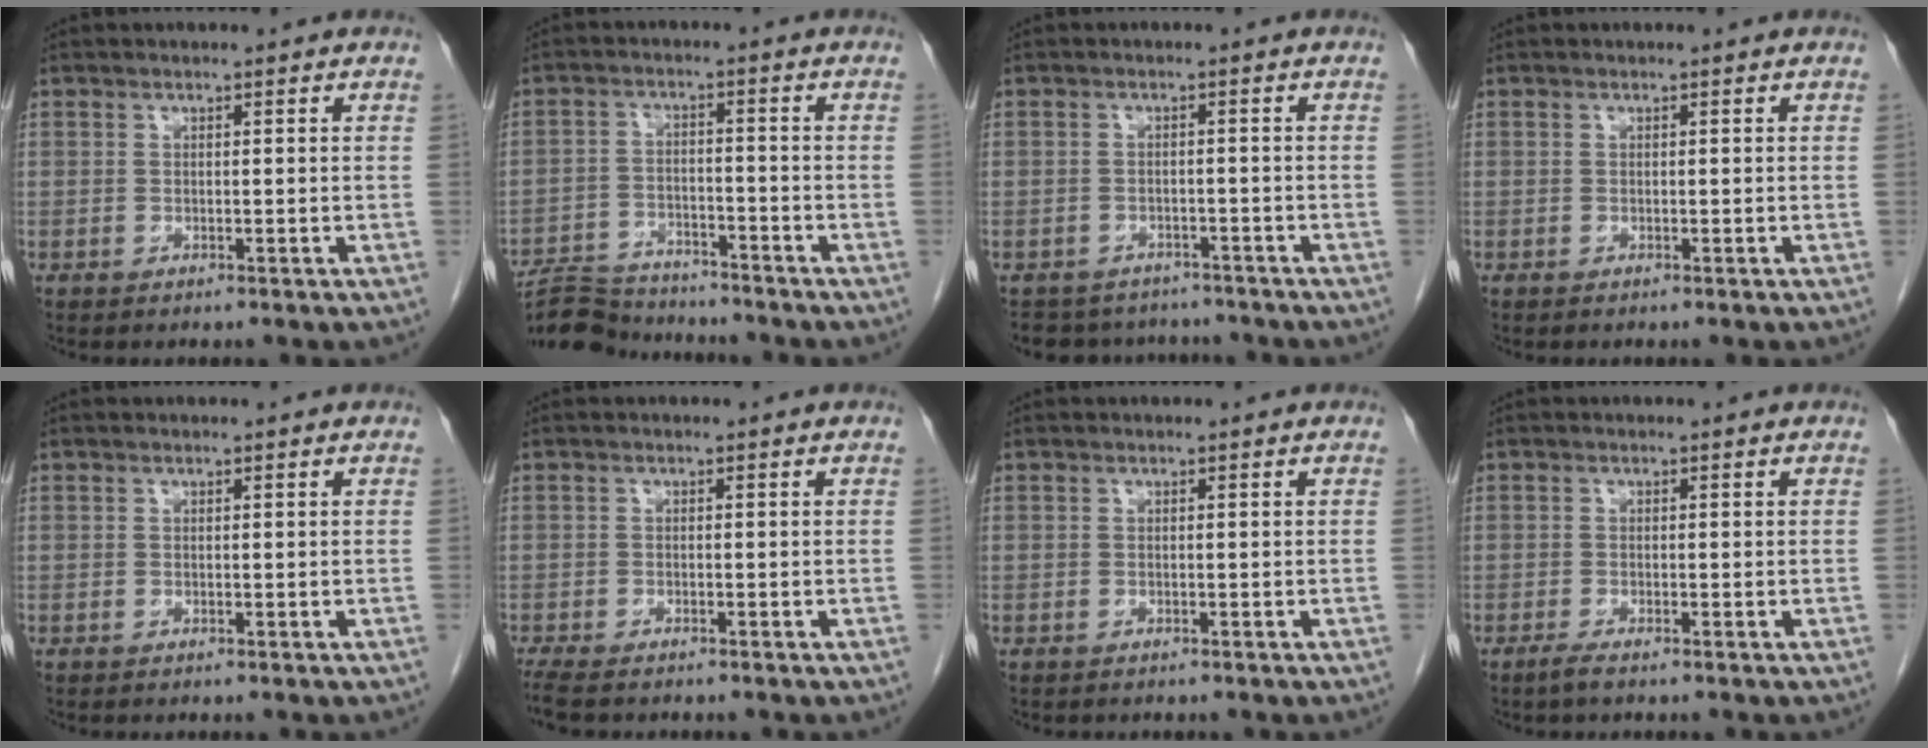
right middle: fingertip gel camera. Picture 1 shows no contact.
{"total": 9.7, "force": [-9.4, 1.8, 1.7], "torque": [-0.030, 0.002, -0.156]}
{"total": 8.0, "force": [-7.3, 3.1, 0.9], "torque": [-0.016, 0.011, -0.089]}
{"total": 0.0}
{"total": 0.0}
{"total": 4.7, "force": [-3.9, 1.2, 2.3], "torque": [-0.041, -0.012, -0.063]}
{"total": 0.0}
{"total": 1.4, "force": [-1.1, 0.0, 0.9], "torque": [-0.027, -0.005, -0.022]}